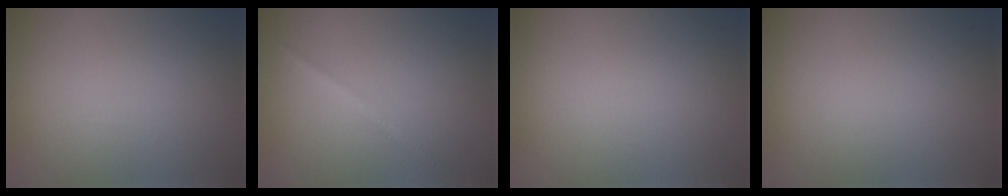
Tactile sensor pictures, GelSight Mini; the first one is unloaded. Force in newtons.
{"total": 1.5, "press": 1.5, "slide": 0.0}
{"total": 0.0}
{"total": 0.0}